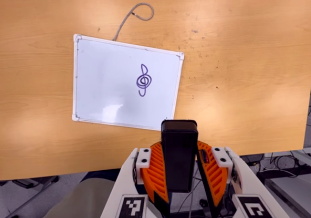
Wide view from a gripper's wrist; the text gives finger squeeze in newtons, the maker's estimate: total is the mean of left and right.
{"total": 8.3, "left": 6.7, "right": 9.9}